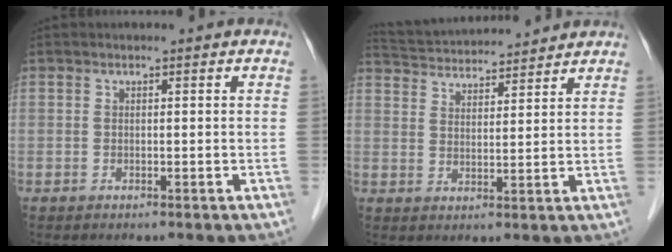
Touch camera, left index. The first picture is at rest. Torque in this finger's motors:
{"motor_torque": [-0.99, -1.14, 0.10, 0.03]}